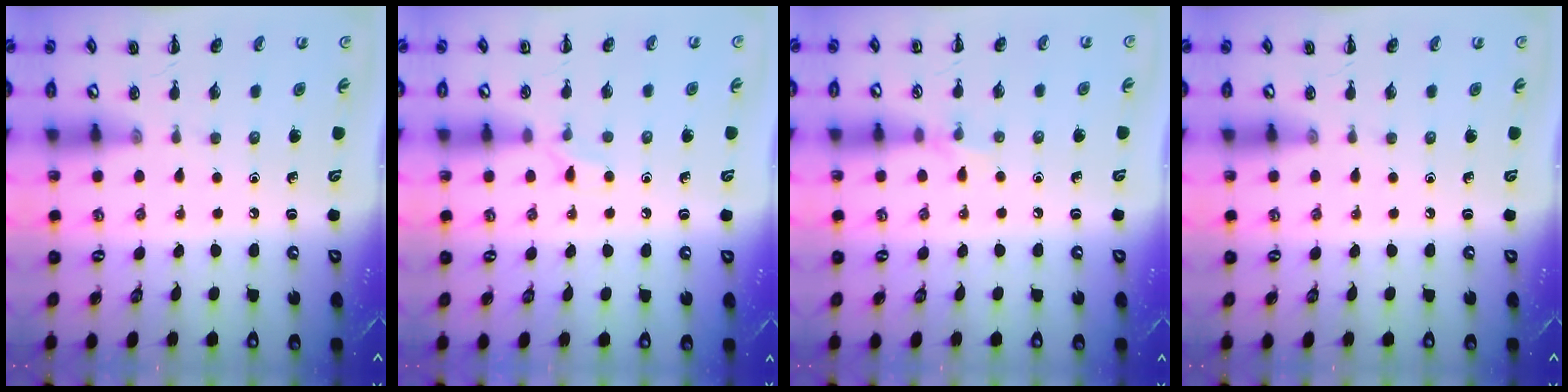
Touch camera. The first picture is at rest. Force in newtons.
{"total": 4.6, "press": 4.4, "slide": 1.5}
{"total": 5.1, "press": 4.8, "slide": 1.9}
{"total": 0.0}